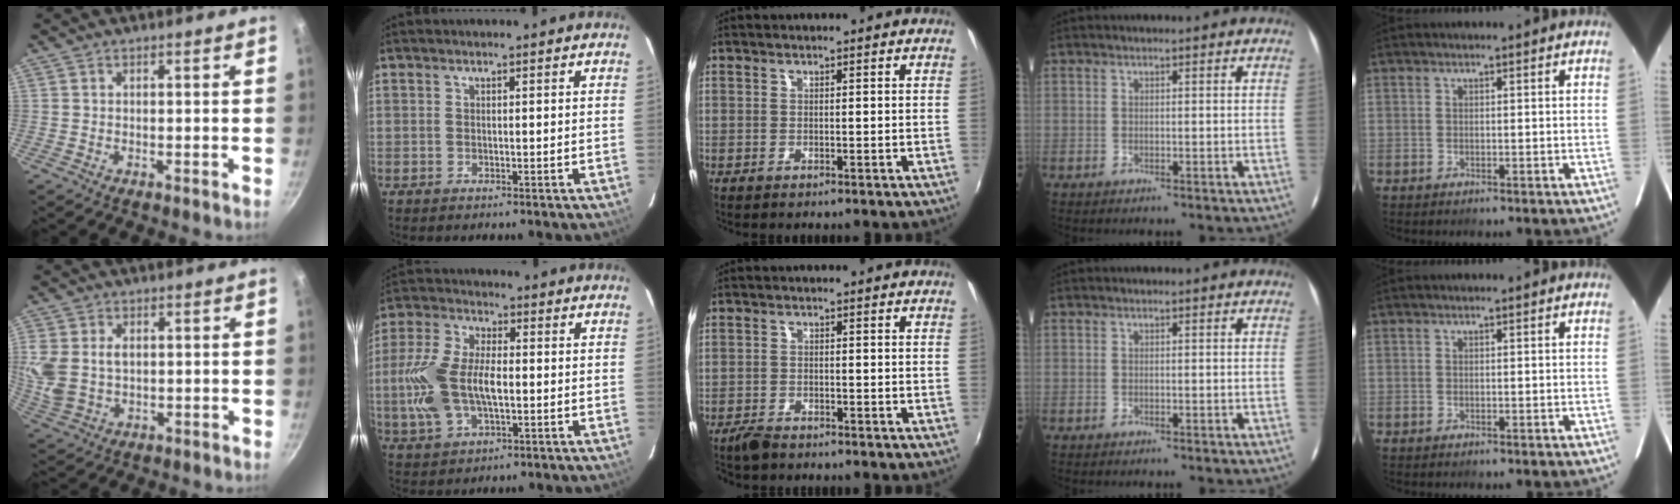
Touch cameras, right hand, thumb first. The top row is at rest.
{"thumb": {"total": 8.8, "force": [1.1, 6.2, 6.1], "torque": [-0.125, -0.005, 0.027]}, "index": {"total": 13.9, "force": [-1.5, 7.5, 11.6], "torque": [-0.256, 0.008, -0.026]}, "middle": {"total": 2.9, "force": [-2.6, 1.0, 0.8], "torque": [-0.029, -0.004, -0.050]}}